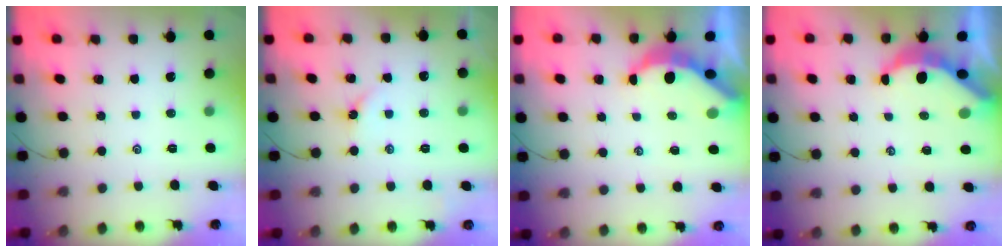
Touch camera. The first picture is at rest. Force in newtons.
{"total": 2.7, "press": 2.6, "slide": 0.5}
{"total": 5.8, "press": 5.7, "slide": 0.8}
{"total": 5.8, "press": 5.7, "slide": 0.8}